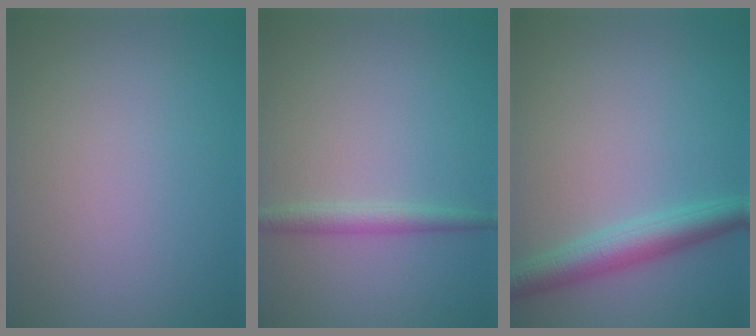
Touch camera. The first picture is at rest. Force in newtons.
{"total": 1.8, "press": 1.8, "slide": 0.0}
{"total": 3.8, "press": 3.8, "slide": 0.2}